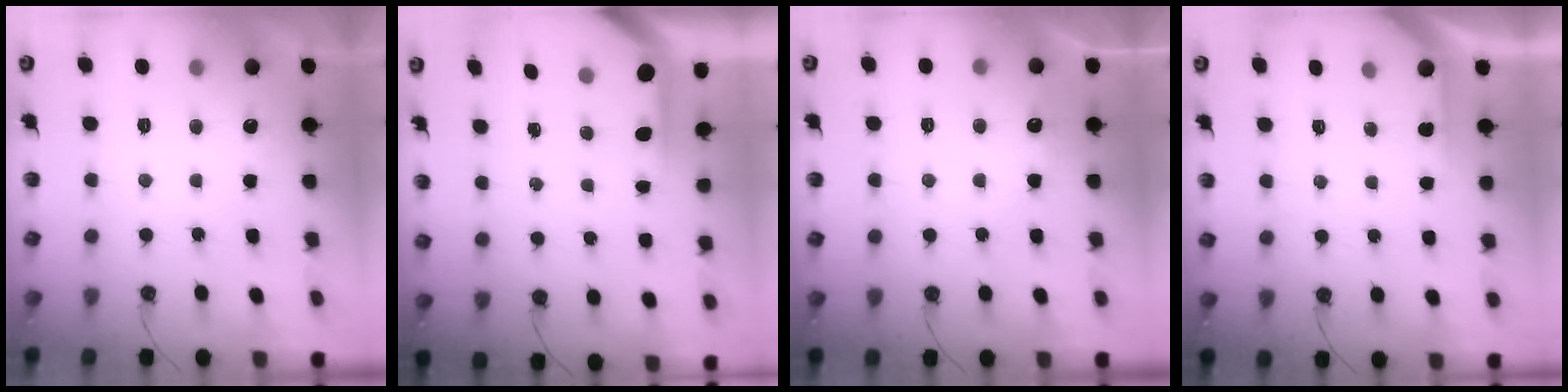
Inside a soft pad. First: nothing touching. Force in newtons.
{"total": 3.7, "press": 3.7, "slide": 0.2}
{"total": 6.3, "press": 6.3, "slide": 0.7}
{"total": 2.9, "press": 2.9, "slide": 0.2}